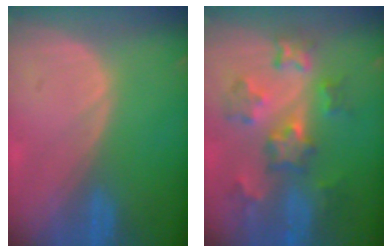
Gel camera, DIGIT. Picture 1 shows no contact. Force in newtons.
{"total": 8.3, "press": 7.9, "slide": 2.5}